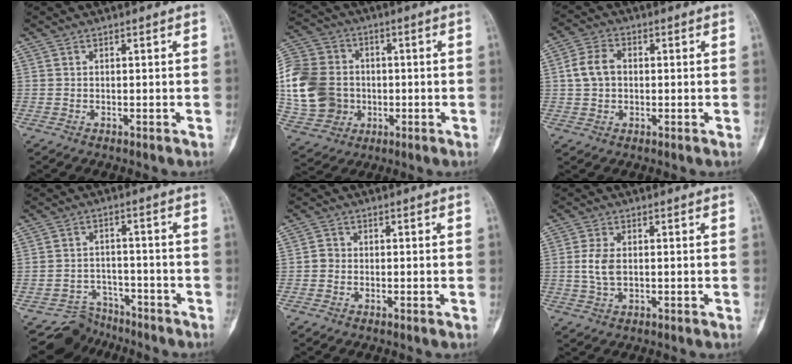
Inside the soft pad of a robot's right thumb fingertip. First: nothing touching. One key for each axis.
{"total": 19.1, "fx": -0.7, "fy": 16.1, "fz": 10.2, "tx": -0.215, "ty": 0.019, "tz": -0.003}
{"total": 5.9, "fx": 0.4, "fy": 4.4, "fz": 3.9, "tx": -0.070, "ty": 0.015, "tz": 0.004}
{"total": 7.0, "fx": -6.2, "fy": 2.6, "fz": -2.2, "tx": 0.053, "ty": 0.071, "tz": -0.103}
{"total": 1.8, "fx": -0.4, "fy": 1.6, "fz": 0.7, "tx": -0.004, "ty": 0.007, "tz": -0.011}
{"total": 4.7, "fx": 0.2, "fy": 2.8, "fz": 3.8, "tx": -0.082, "ty": 0.001, "tz": 0.005}